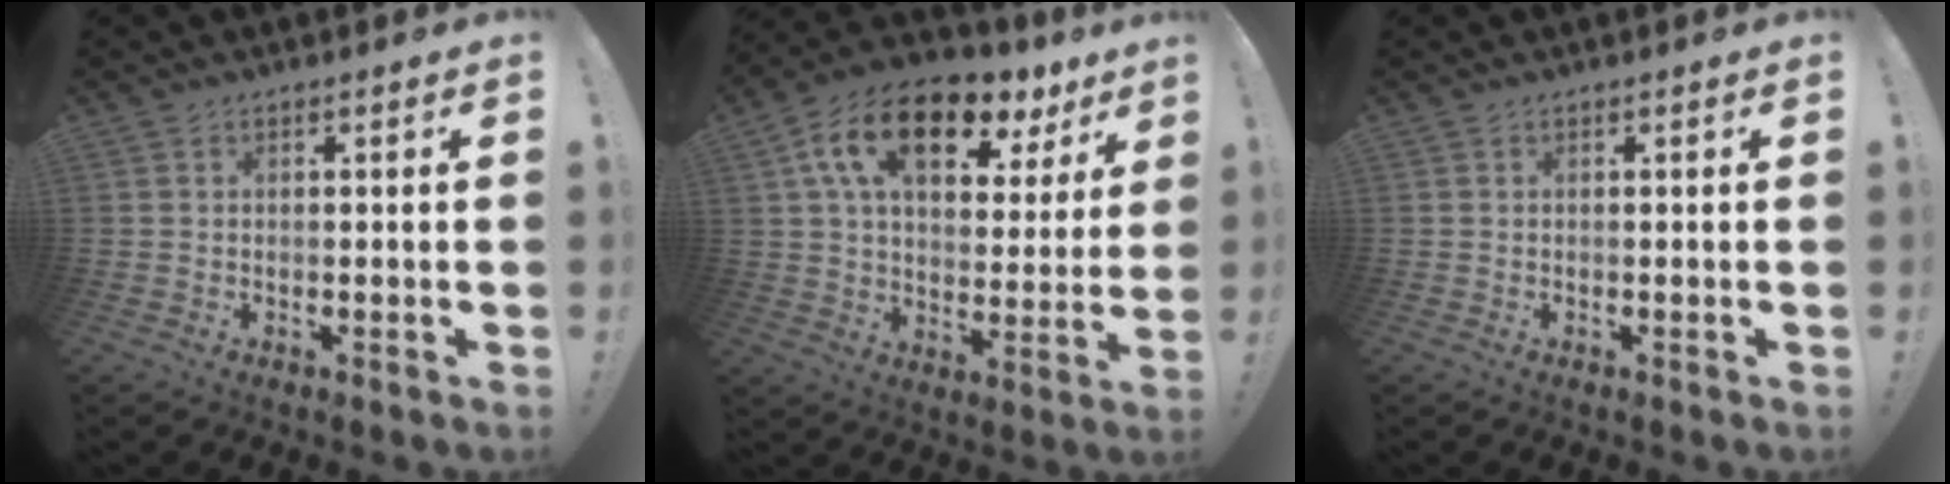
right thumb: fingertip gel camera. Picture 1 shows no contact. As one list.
[{"total": 17.6, "force": [9.1, 9.2, 12.0], "torque": [-0.194, -0.041, 0.157]}, {"total": 0.0}]